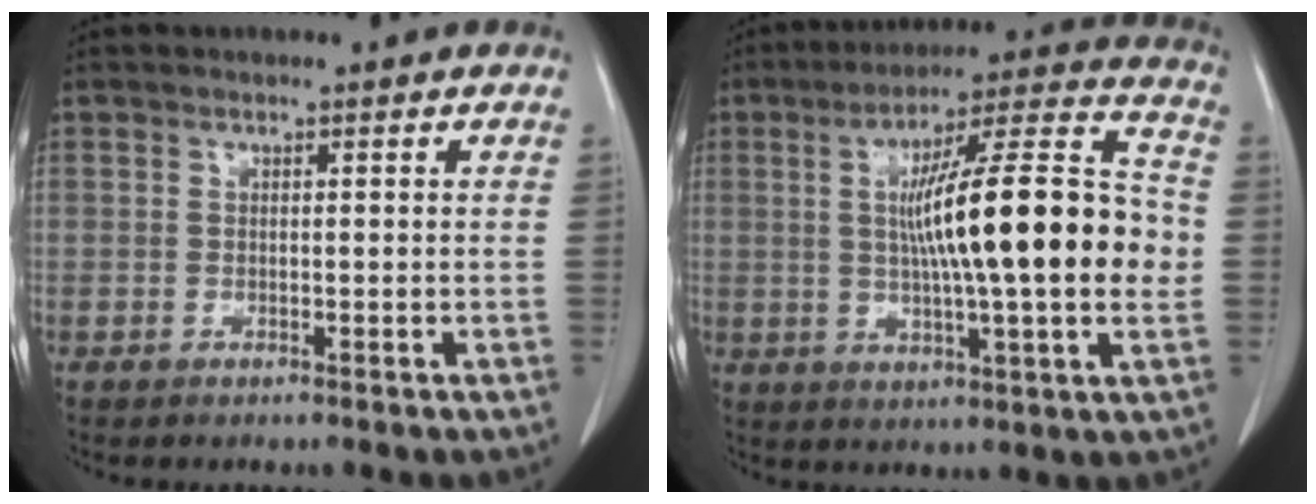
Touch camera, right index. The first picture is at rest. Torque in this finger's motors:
{"motor_torque": [2.14, 0.00, 1.05, 0.21]}